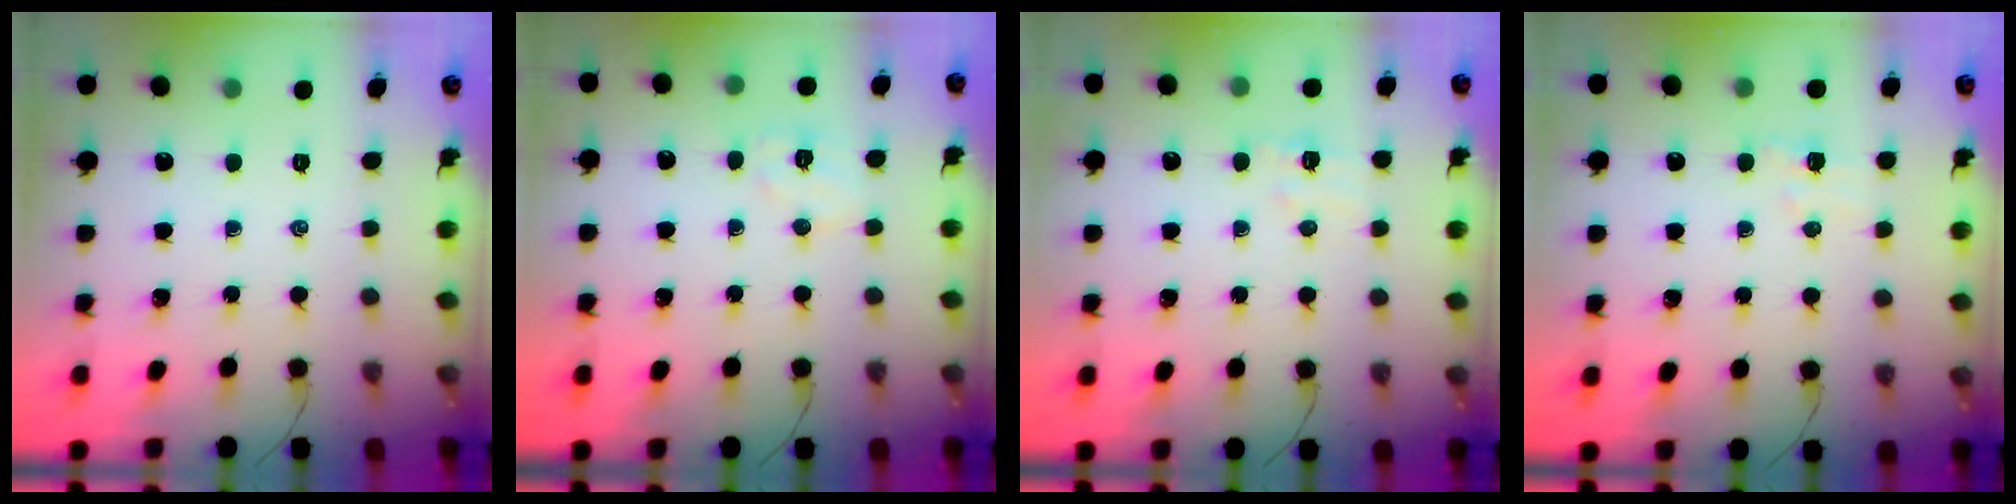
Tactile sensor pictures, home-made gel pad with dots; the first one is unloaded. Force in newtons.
{"total": 5.8, "press": 5.7, "slide": 1.0}
{"total": 3.9, "press": 3.8, "slide": 0.9}
{"total": 2.8, "press": 2.7, "slide": 0.7}